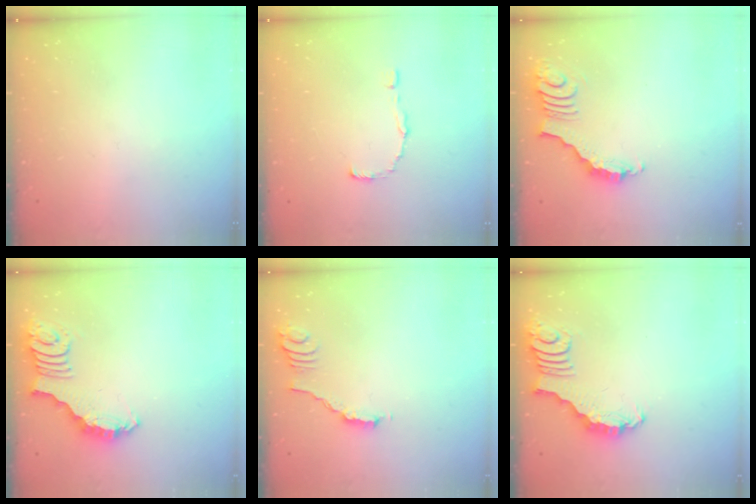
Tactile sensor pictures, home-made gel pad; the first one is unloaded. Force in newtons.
{"total": 1.0, "press": 1.0, "slide": 0.1}
{"total": 3.7, "press": 3.6, "slide": 0.7}
{"total": 2.5, "press": 2.5, "slide": 0.5}
{"total": 2.0, "press": 2.0, "slide": 0.5}
{"total": 3.0, "press": 2.9, "slide": 0.3}